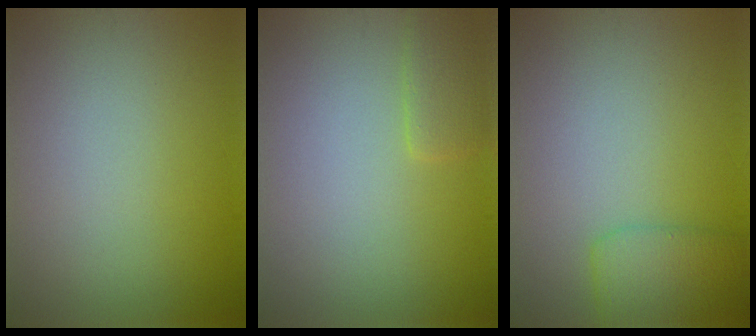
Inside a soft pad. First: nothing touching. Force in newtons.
{"total": 1.7, "press": 1.7, "slide": 0.2}
{"total": 2.9, "press": 2.9, "slide": 0.1}